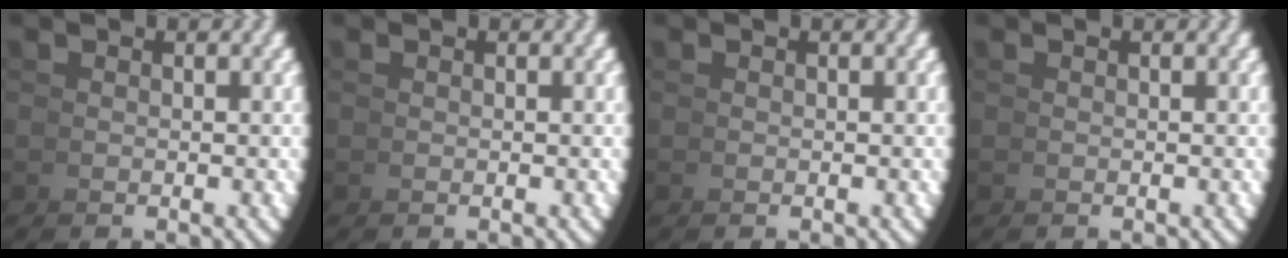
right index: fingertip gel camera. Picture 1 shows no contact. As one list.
[{"total": 0.0}, {"total": 0.0}, {"total": 0.0}]